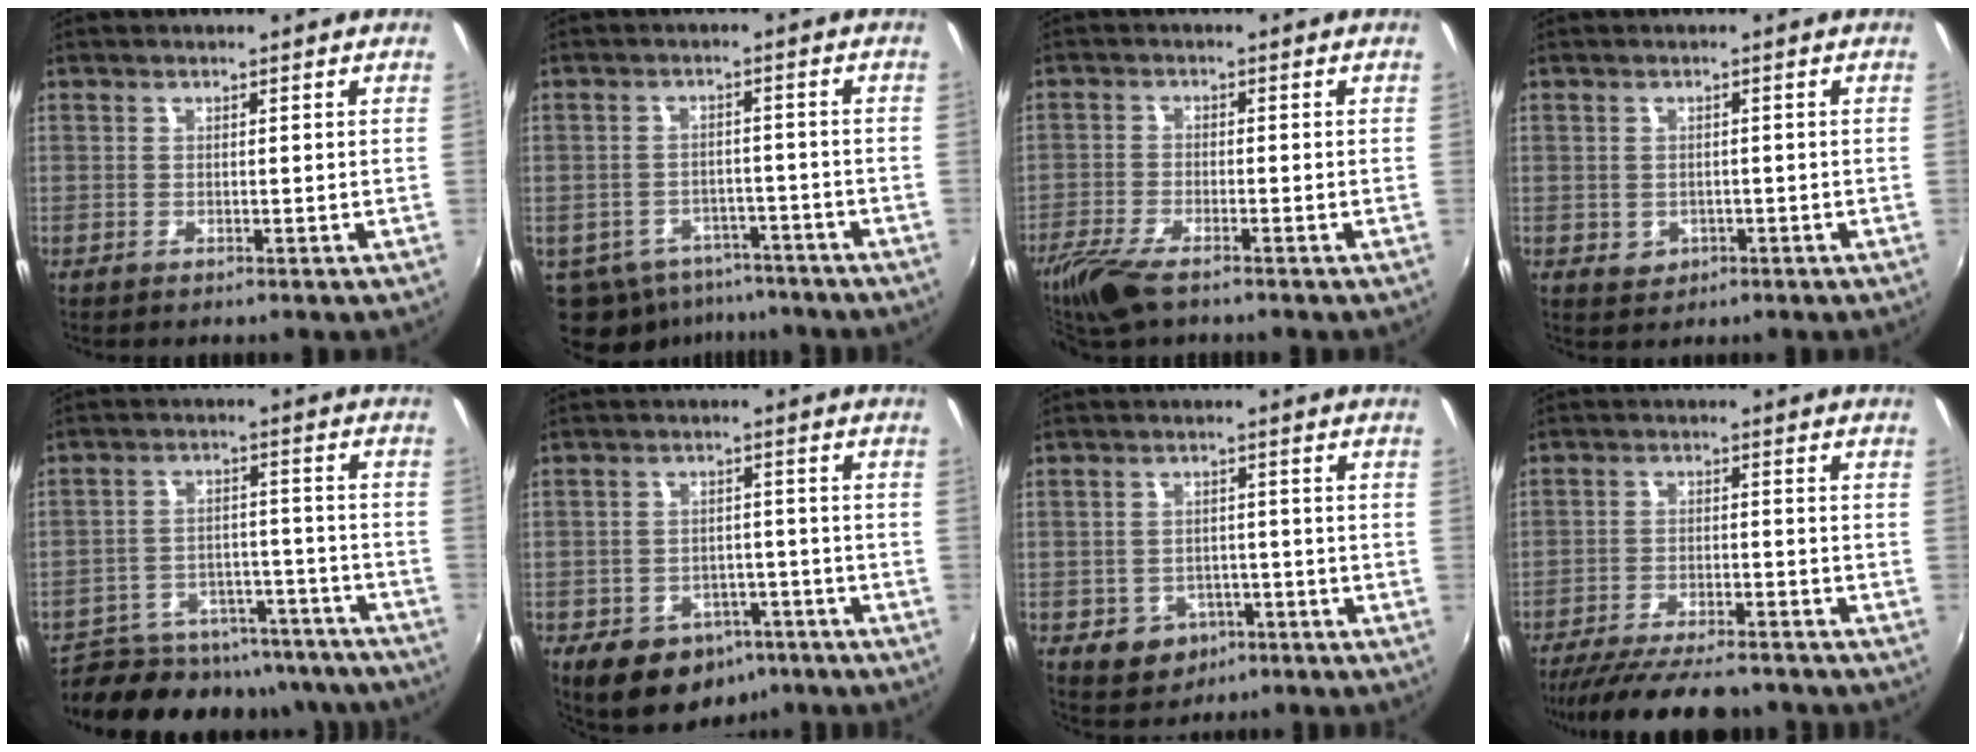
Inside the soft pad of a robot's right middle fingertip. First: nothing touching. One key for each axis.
{"total": 13.2, "fx": -8.7, "fy": 8.5, "fz": 5.1, "tx": -0.131, "ty": -0.009, "tz": -0.110}
{"total": 7.8, "fx": -5.9, "fy": 1.9, "fz": 4.7, "tx": -0.125, "ty": -0.023, "tz": -0.116}
{"total": 2.8, "fx": -0.7, "fy": 2.5, "fz": 0.9, "tx": -0.020, "ty": -0.002, "tz": -0.004}
{"total": 21.1, "fx": -18.4, "fy": 7.6, "fz": 7.0, "tx": -0.137, "ty": 0.015, "tz": -0.234}
{"total": 12.5, "fx": -7.3, "fy": 8.6, "fz": 5.3, "tx": -0.114, "ty": 0.013, "tz": -0.083}
{"total": 6.9, "fx": -3.1, "fy": 5.8, "fz": 2.1, "tx": -0.057, "ty": 0.005, "tz": -0.029}
{"total": 15.6, "fx": -13.4, "fy": 3.6, "fz": 7.2, "tx": -0.148, "ty": -0.028, "tz": -0.205}